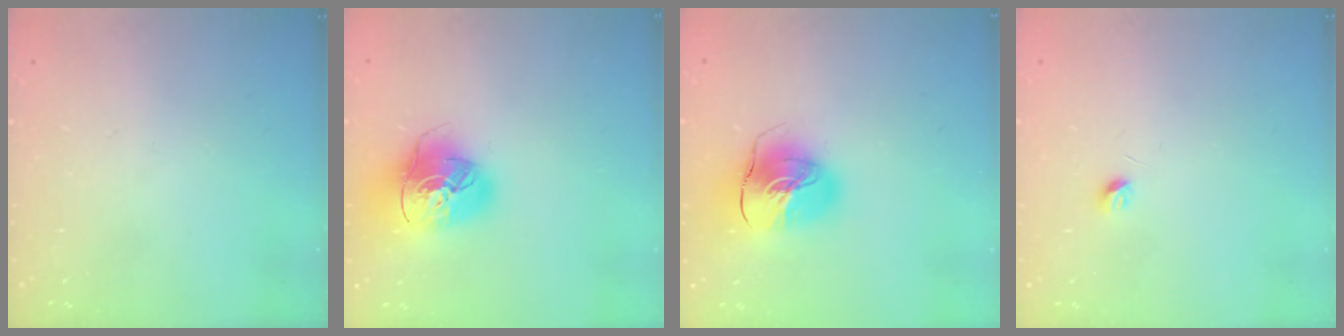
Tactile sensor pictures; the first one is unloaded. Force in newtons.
{"total": 17.5, "press": 17.3, "slide": 2.6}
{"total": 13.3, "press": 13.2, "slide": 2.2}
{"total": 3.3, "press": 3.2, "slide": 0.6}